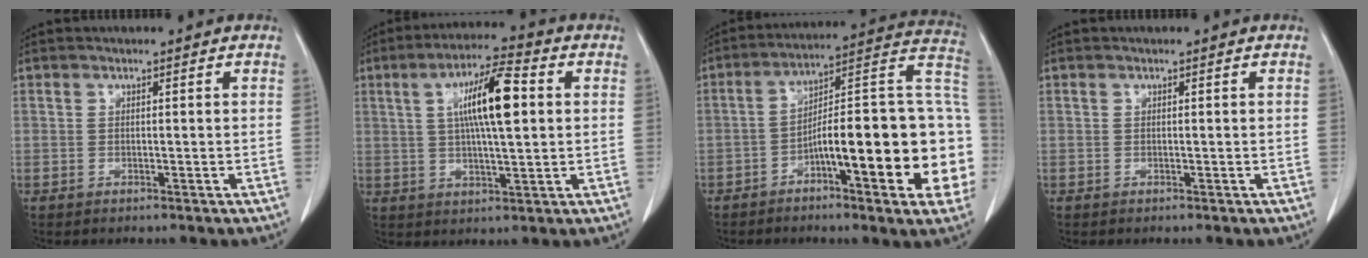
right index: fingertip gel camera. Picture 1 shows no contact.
{"total": 11.2, "force": [2.4, 2.0, 10.7], "torque": [-0.188, 0.016, 0.038]}
{"total": 23.5, "force": [-5.7, 4.2, 22.4], "torque": [-0.236, 0.035, -0.076]}
{"total": 0.0}